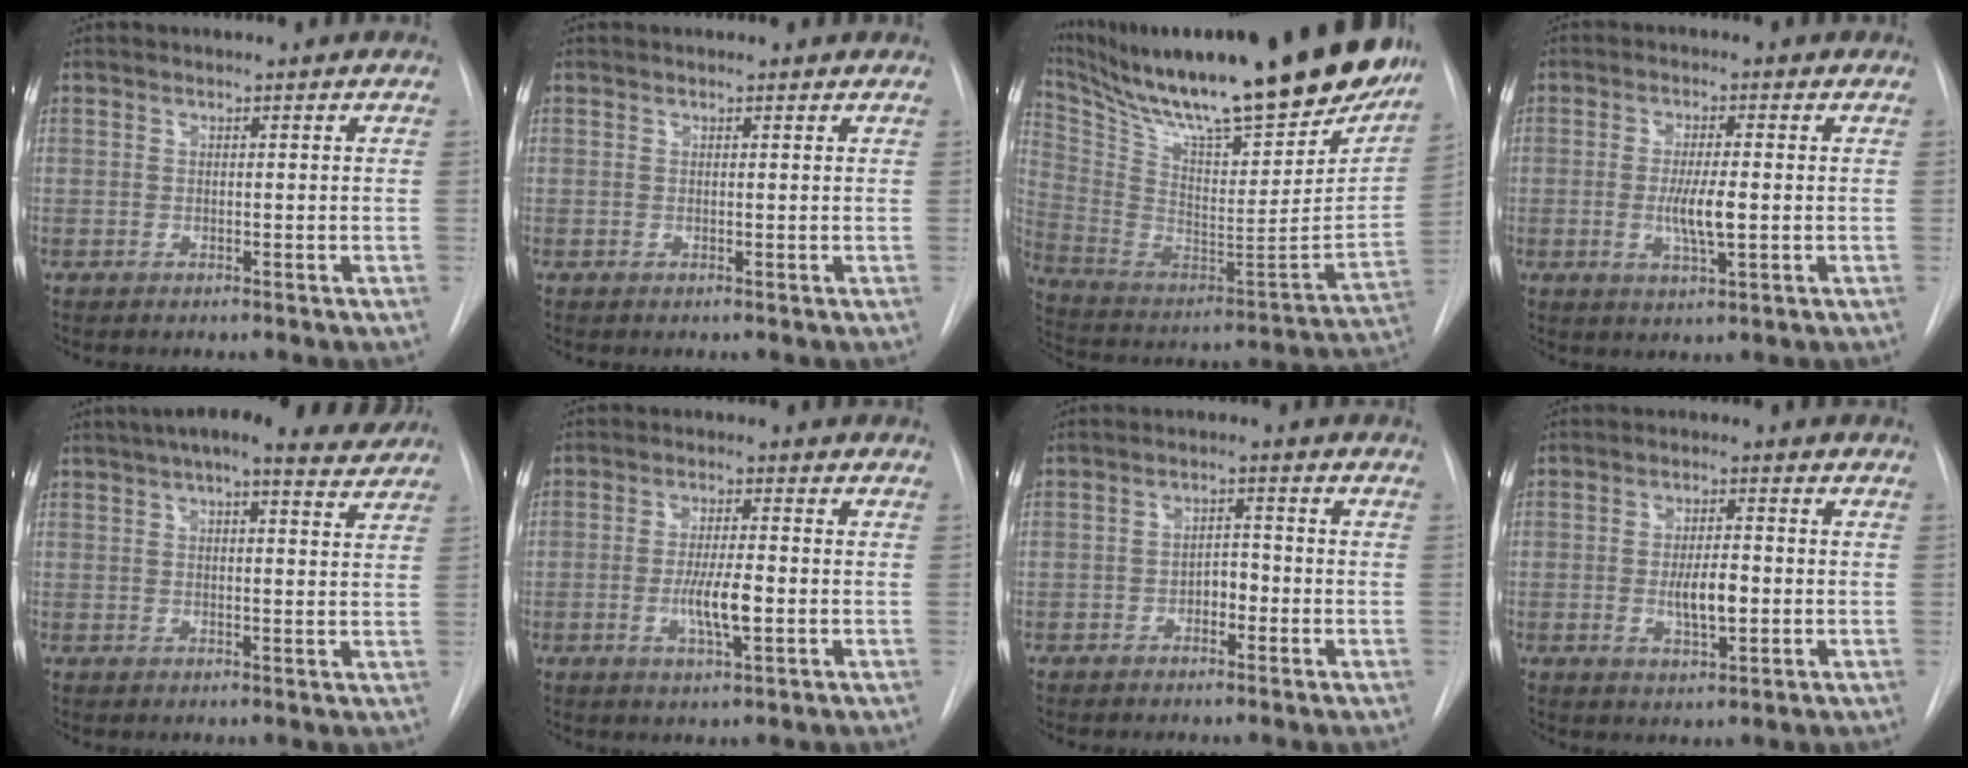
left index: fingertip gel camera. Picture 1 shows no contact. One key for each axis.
{"total": 0.9, "fx": 0.8, "fy": 0.3, "fz": 0.2, "tx": -0.011, "ty": 0.007, "tz": 0.004}
{"total": 35.2, "fx": 28.2, "fy": 5.3, "fz": 20.5, "tx": -0.370, "ty": -0.069, "tz": 0.412}
{"total": 5.2, "fx": -1.0, "fy": 0.8, "fz": 5.0, "tx": -0.097, "ty": -0.013, "tz": -0.018}
{"total": 12.8, "fx": 10.8, "fy": 2.8, "fz": 6.2, "tx": -0.093, "ty": 0.021, "tz": 0.134}
{"total": 5.8, "fx": -1.7, "fy": 0.9, "fz": 5.5, "tx": -0.105, "ty": -0.012, "tz": -0.030}
{"total": 2.8, "fx": -1.6, "fy": 1.5, "fz": 1.8, "tx": -0.021, "ty": 0.005, "tz": -0.030}
{"total": 5.4, "fx": -1.1, "fy": 1.7, "fz": 5.0, "tx": -0.085, "ty": -0.007, "tz": -0.018}